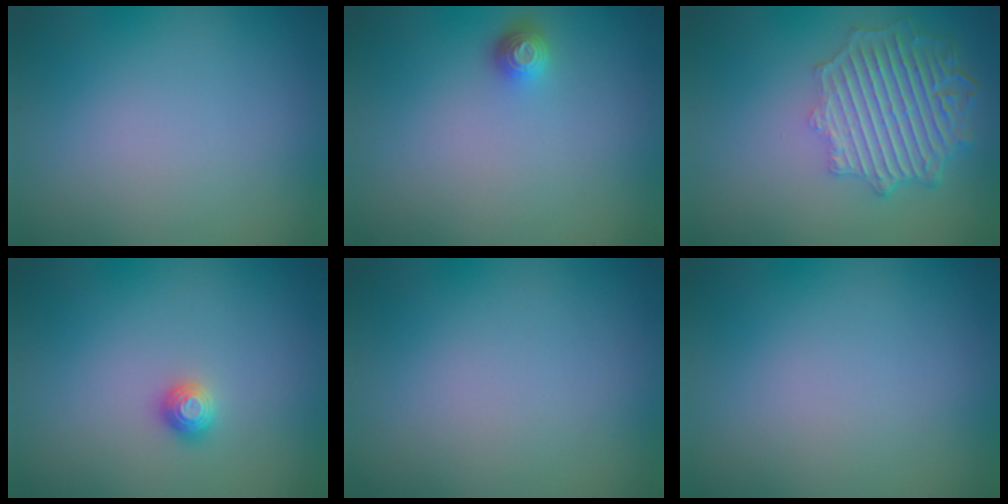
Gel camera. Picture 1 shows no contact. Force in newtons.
{"total": 1.3, "press": 1.1, "slide": 0.7}
{"total": 6.5, "press": 5.0, "slide": 4.1}
{"total": 1.1, "press": 1.0, "slide": 0.3}
{"total": 0.0}
{"total": 0.0}